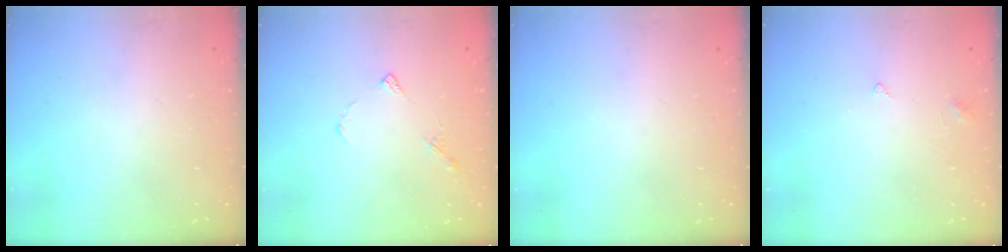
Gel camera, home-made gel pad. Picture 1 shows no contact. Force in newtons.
{"total": 5.0, "press": 5.0, "slide": 0.5}
{"total": 0.0}
{"total": 2.5, "press": 2.4, "slide": 0.4}